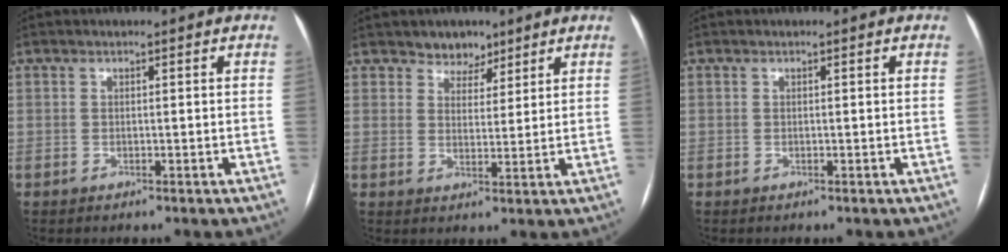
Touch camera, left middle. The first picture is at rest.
{"total": 4.2, "force": [3.2, 2.6, 0.6], "torque": [0.001, 0.001, 0.050]}
{"total": 0.0}